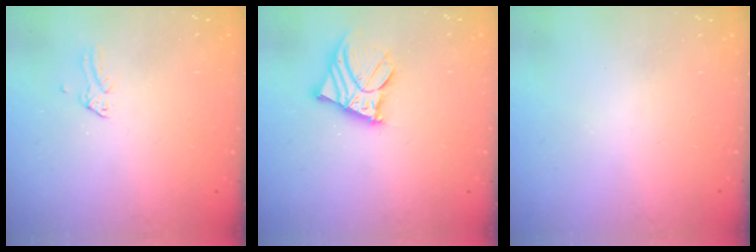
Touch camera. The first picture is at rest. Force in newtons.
{"total": 10.7, "press": 10.6, "slide": 1.4}
{"total": 0.0}